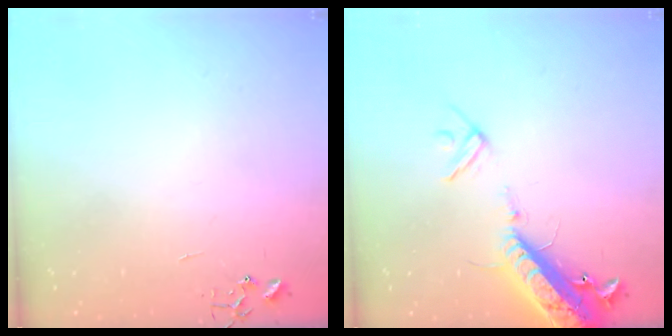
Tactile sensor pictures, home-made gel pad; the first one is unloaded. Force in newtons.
{"total": 16.4, "press": 16.1, "slide": 3.1}